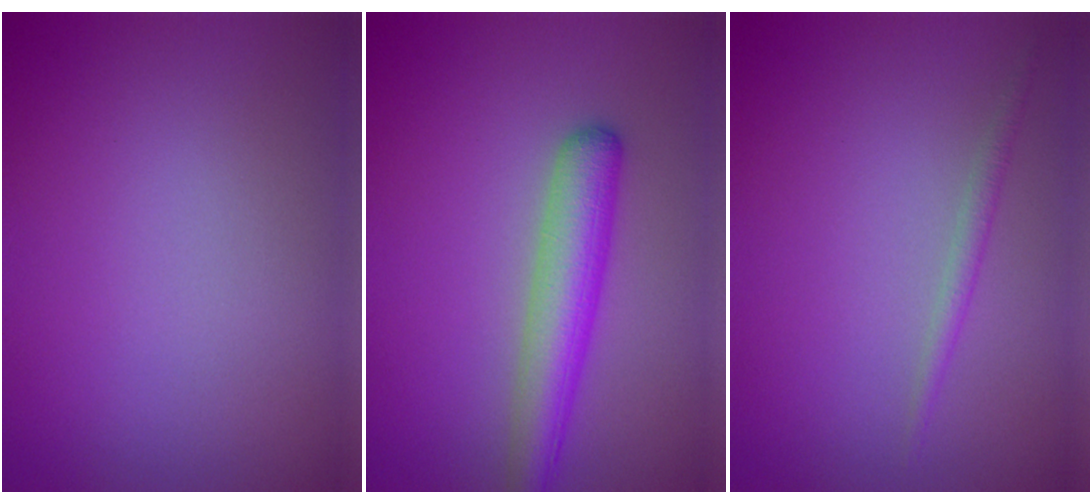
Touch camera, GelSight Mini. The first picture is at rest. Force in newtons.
{"total": 4.7, "press": 4.7, "slide": 0.3}
{"total": 1.2, "press": 1.2, "slide": 0.0}